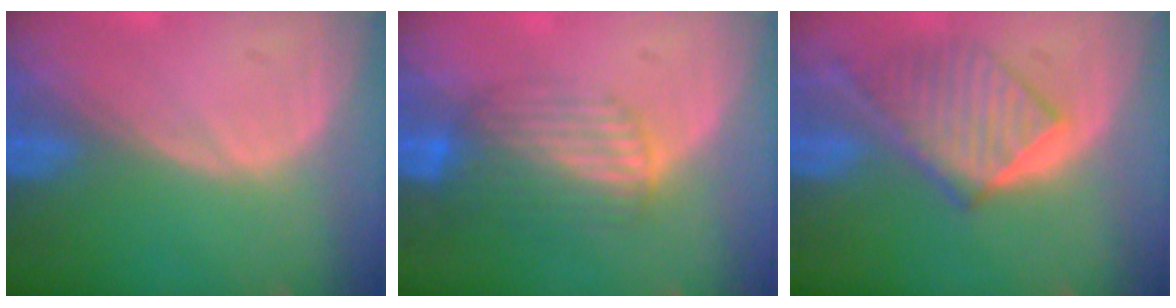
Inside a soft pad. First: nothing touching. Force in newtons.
{"total": 7.0, "press": 5.9, "slide": 3.8}
{"total": 6.7, "press": 6.6, "slide": 0.6}